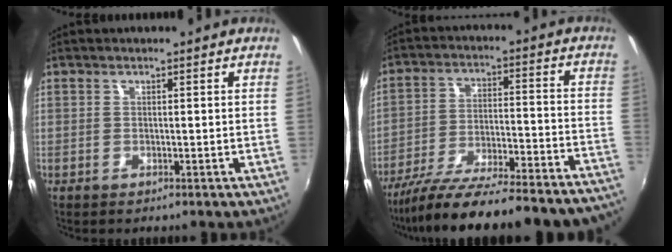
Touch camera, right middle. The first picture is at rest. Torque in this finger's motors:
{"motor_torque": [0.99, -1.14, 0.40, 0.14]}